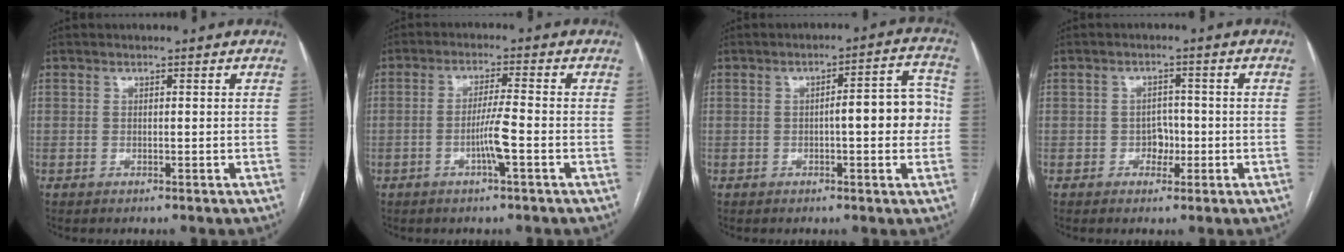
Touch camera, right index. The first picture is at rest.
{"total": 4.7, "force": [-1.7, -0.3, 4.4], "torque": [-0.086, -0.003, -0.032]}
{"total": 7.8, "force": [-0.4, 1.8, 7.6], "torque": [-0.095, 0.023, -0.008]}
{"total": 2.6, "force": [-0.8, 2.1, 1.5], "torque": [-0.014, 0.006, -0.013]}